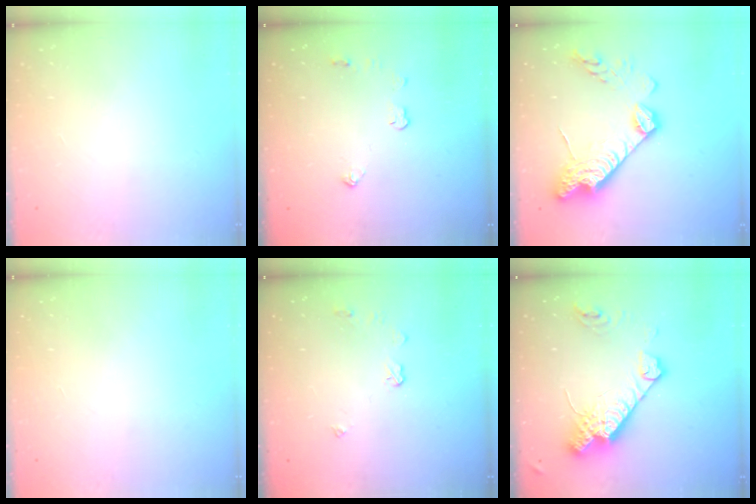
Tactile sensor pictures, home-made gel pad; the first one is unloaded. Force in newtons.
{"total": 3.6, "press": 3.6, "slide": 0.5}
{"total": 18.6, "press": 18.5, "slide": 1.5}
{"total": 0.0}
{"total": 5.6, "press": 5.6, "slide": 0.2}
{"total": 17.6, "press": 17.6, "slide": 1.3}